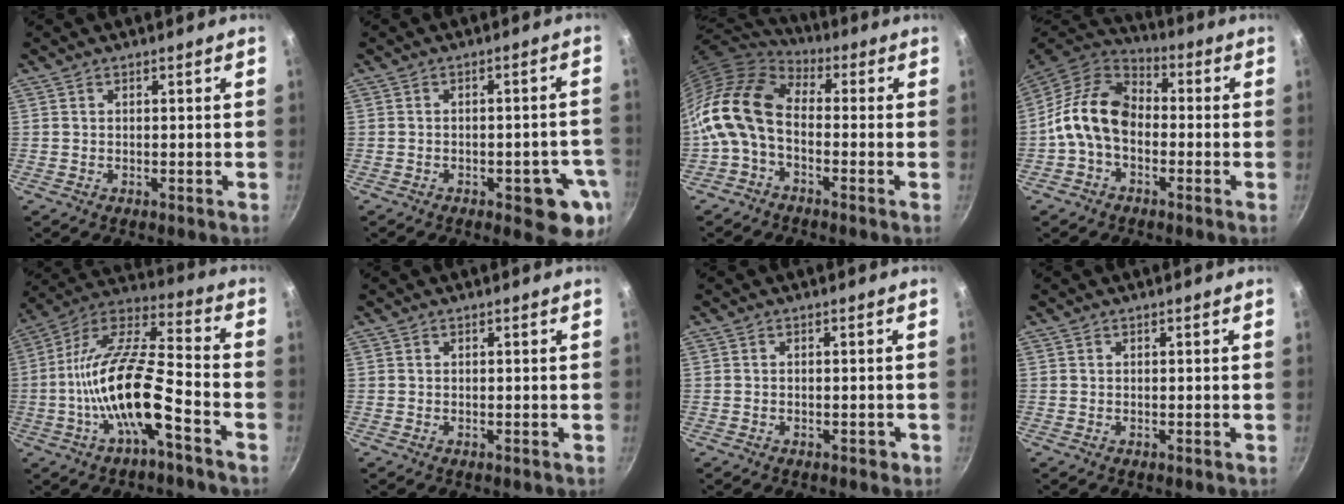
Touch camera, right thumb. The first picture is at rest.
{"total": 9.3, "force": [-3.7, 3.8, 7.7], "torque": [-0.054, 0.015, -0.042]}
{"total": 14.4, "force": [-1.9, 9.0, 11.0], "torque": [-0.208, 0.031, -0.057]}
{"total": 12.6, "force": [-1.5, 8.9, 8.9], "torque": [-0.137, 0.037, -0.049]}
{"total": 18.0, "force": [-6.5, 5.6, 15.9], "torque": [-0.292, 0.050, -0.133]}
{"total": 0.0}
{"total": 1.2, "force": [-0.6, 0.8, 0.7], "torque": [-0.006, 0.010, -0.002]}
{"total": 0.0}